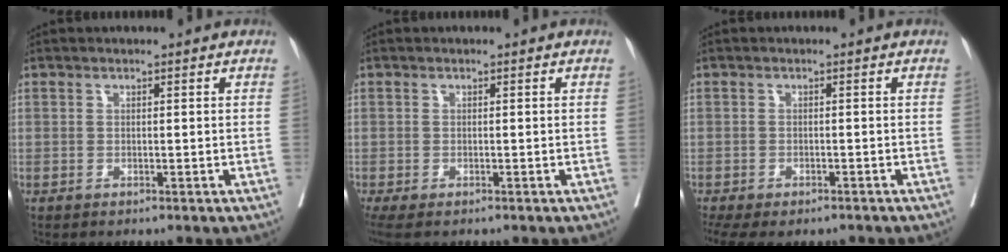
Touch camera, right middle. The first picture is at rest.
{"total": 3.8, "force": [-2.8, 1.1, 2.2], "torque": [-0.036, -0.014, -0.046]}
{"total": 10.6, "force": [-7.9, 4.7, 5.2], "torque": [-0.119, -0.007, -0.106]}